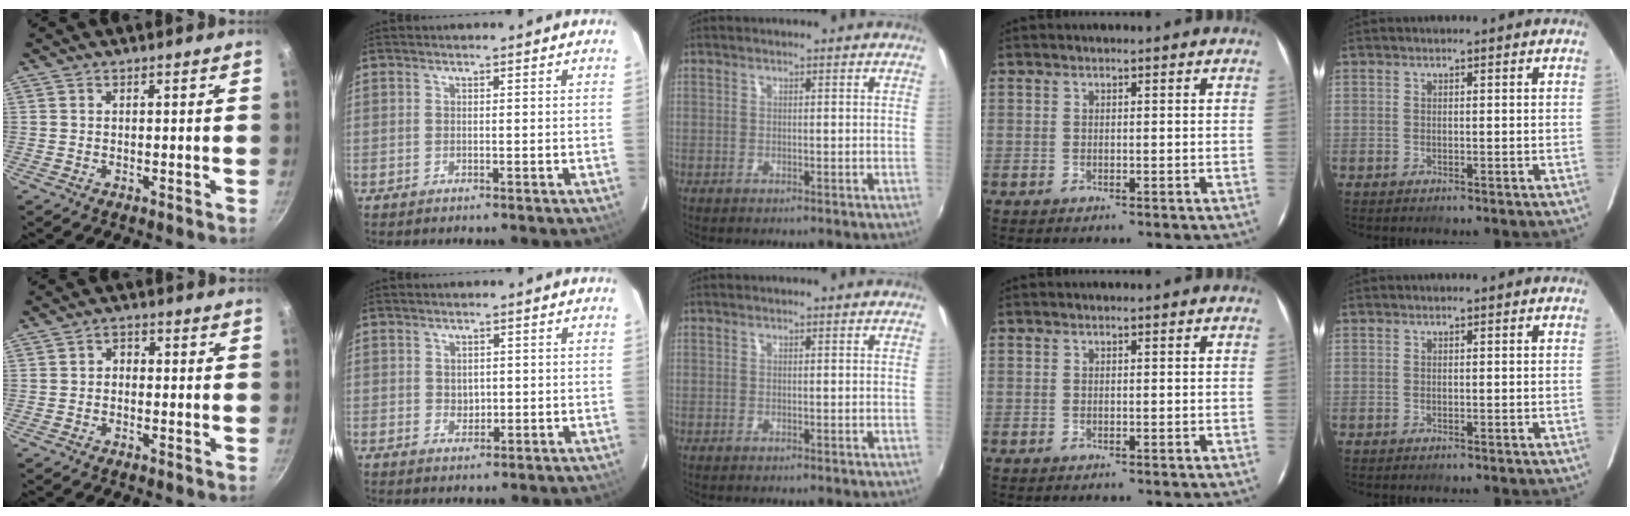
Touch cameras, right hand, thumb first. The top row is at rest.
{"thumb": {"total": 2.2, "force": [-0.4, 1.8, 1.3], "torque": [-0.014, 0.012, -0.010]}, "index": {"total": 2.2, "force": [0.2, 2.0, 0.9], "torque": [-0.012, 0.000, 0.009]}}